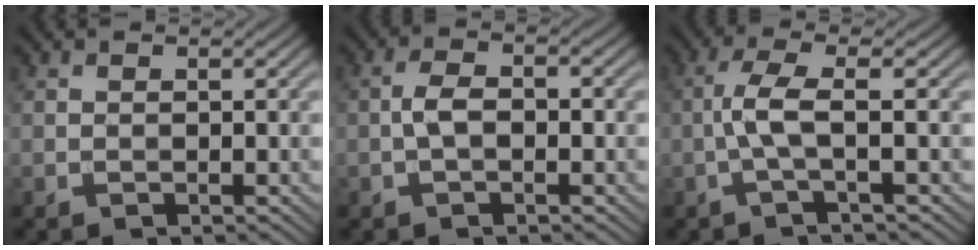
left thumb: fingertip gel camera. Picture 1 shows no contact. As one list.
[{"total": 3.1, "force": [-0.6, 1.6, 2.6], "torque": [-0.055, 0.007, -0.015]}, {"total": 3.9, "force": [-0.6, 0.4, 3.8], "torque": [-0.079, 0.012, -0.025]}]